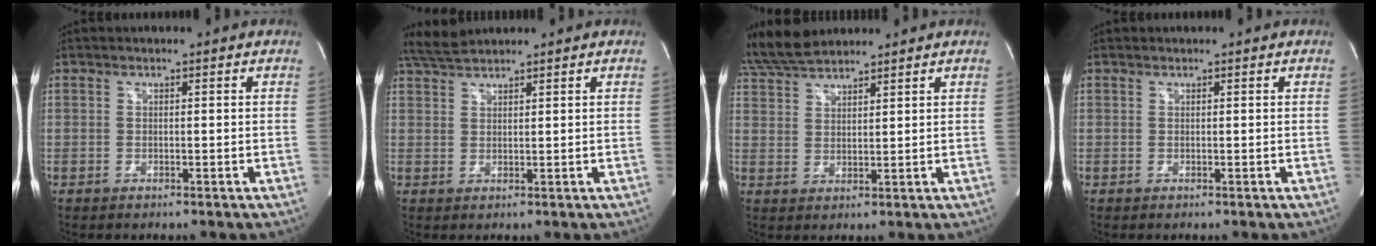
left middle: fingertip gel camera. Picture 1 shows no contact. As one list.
[{"total": 3.8, "force": [3.6, 0.1, 1.0], "torque": [-0.031, 0.018, 0.078]}, {"total": 7.8, "force": [7.1, 1.2, 2.8], "torque": [-0.069, 0.027, 0.143]}, {"total": 0.0}]